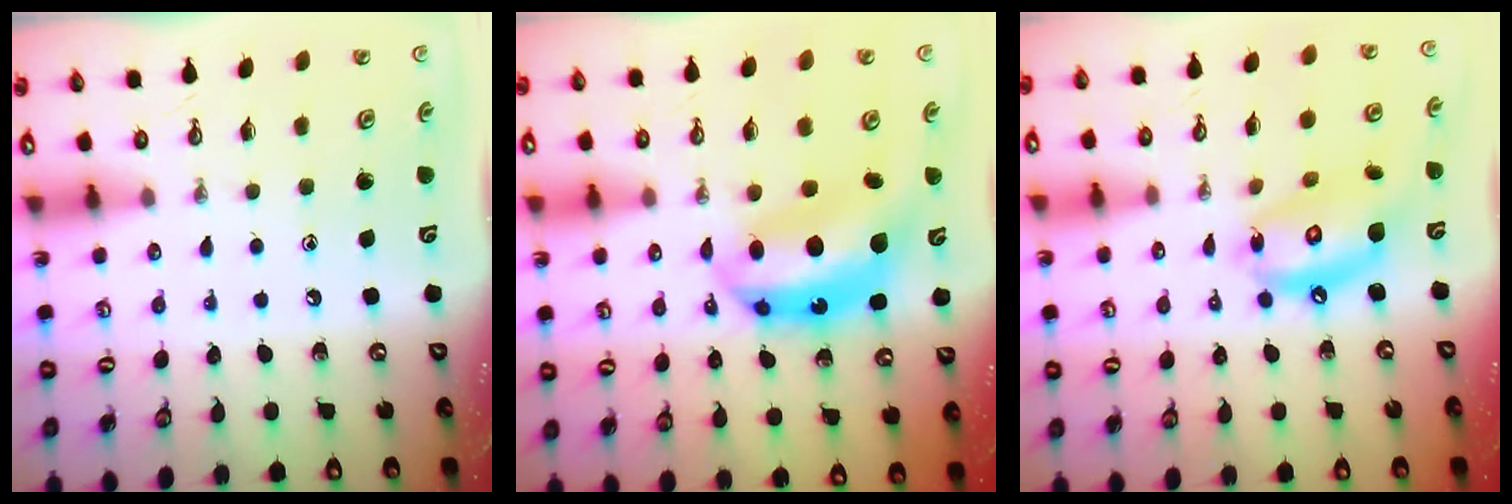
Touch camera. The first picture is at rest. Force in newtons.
{"total": 12.4, "press": 12.3, "slide": 1.1}
{"total": 13.4, "press": 13.3, "slide": 1.2}